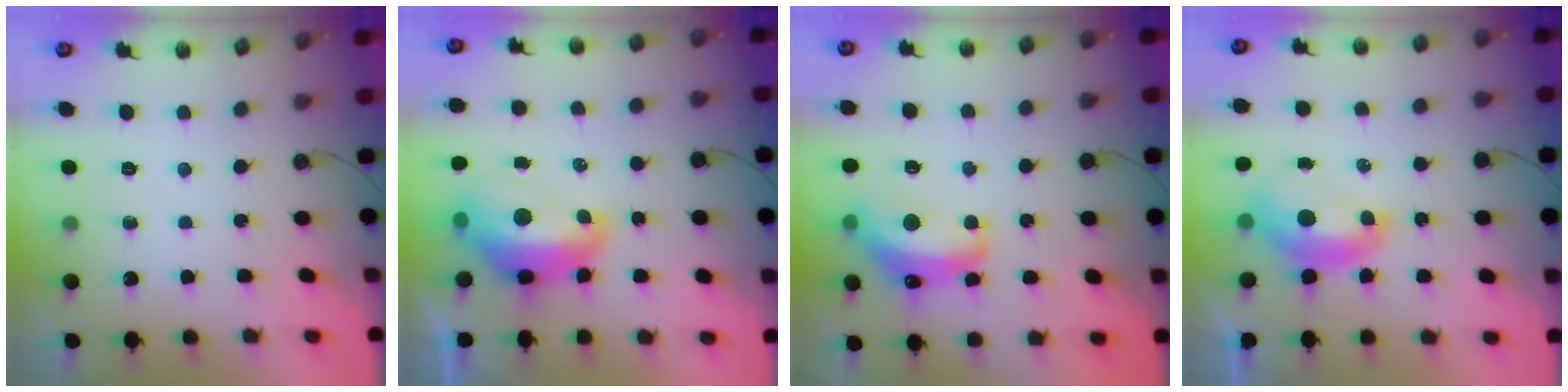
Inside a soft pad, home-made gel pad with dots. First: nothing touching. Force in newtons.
{"total": 8.5, "press": 8.5, "slide": 1.0}
{"total": 8.3, "press": 8.3, "slide": 0.9}
{"total": 2.1, "press": 2.0, "slide": 0.7}